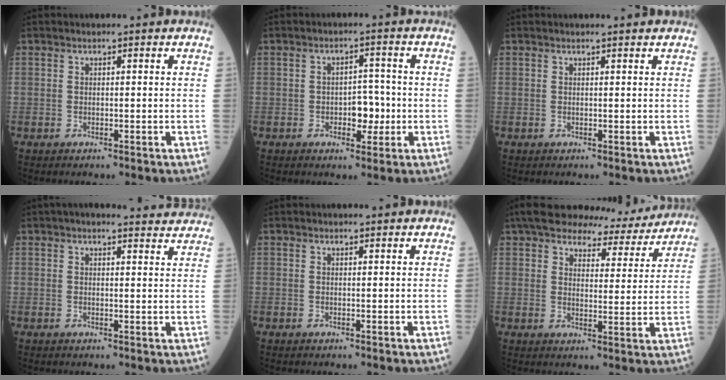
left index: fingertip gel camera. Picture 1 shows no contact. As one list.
[{"total": 4.2, "force": [-1.4, 2.4, 3.2], "torque": [-0.041, 0.002, -0.020]}, {"total": 0.9, "force": [0.9, -0.1, 0.3], "torque": [-0.010, -0.003, 0.009]}, {"total": 7.1, "force": [6.6, 1.3, 2.5], "torque": [-0.026, 0.010, 0.061]}, {"total": 0.0}, {"total": 11.3, "force": [10.3, 2.8, 3.6], "torque": [-0.045, -0.001, 0.129]}]